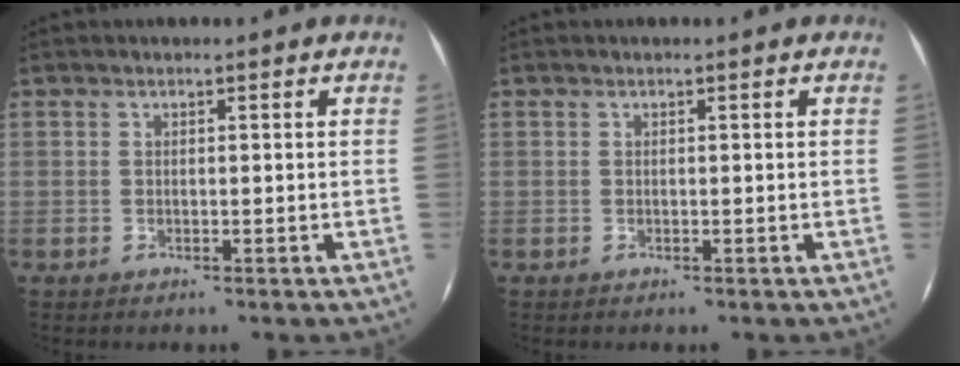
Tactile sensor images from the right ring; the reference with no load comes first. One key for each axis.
{"total": 0.0}